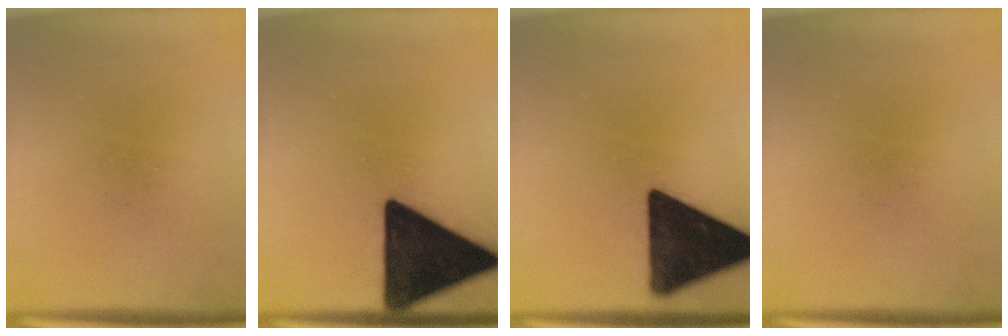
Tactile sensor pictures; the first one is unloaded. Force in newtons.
{"total": 19.6}
{"total": 18.4}
{"total": 0.0}